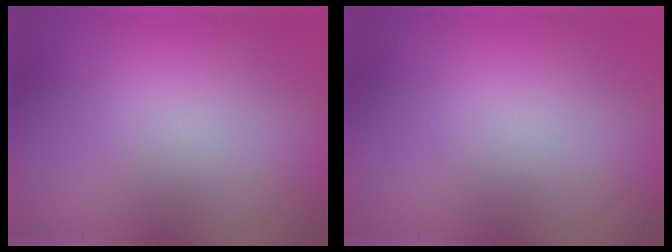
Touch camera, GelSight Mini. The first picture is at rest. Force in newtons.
{"total": 0.0}